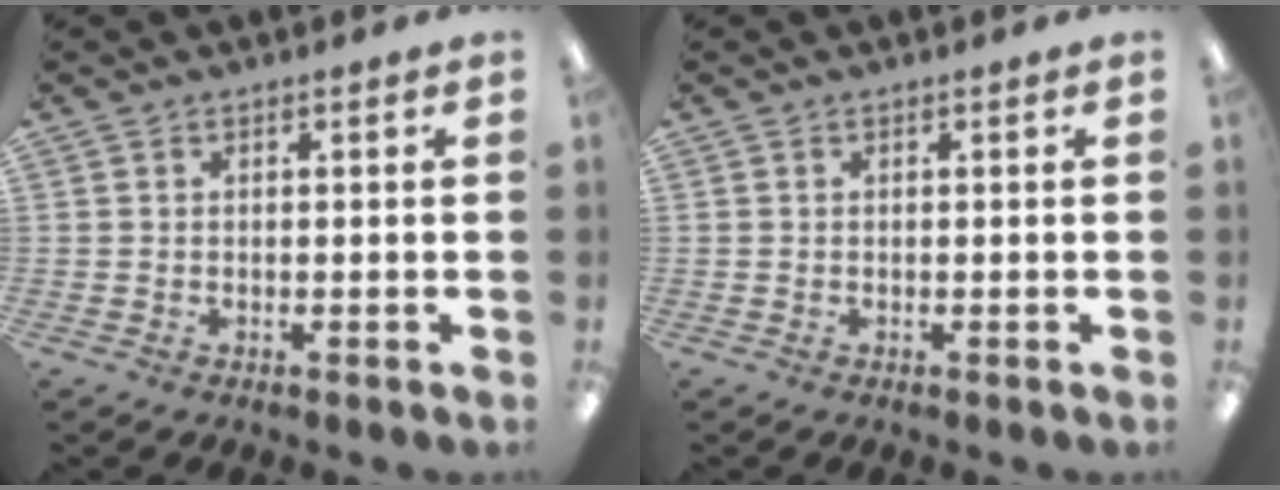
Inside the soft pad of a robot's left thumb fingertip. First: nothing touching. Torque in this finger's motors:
{"motor_torque": [-0.32, 0.31, -0.22, 0.18, 0.00]}